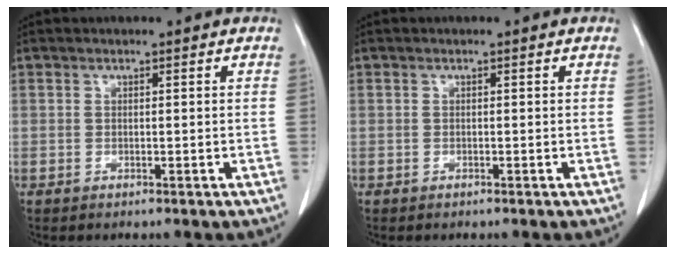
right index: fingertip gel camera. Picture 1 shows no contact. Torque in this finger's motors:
{"motor_torque": [0.04, -0.03, 0.02, 0.02]}